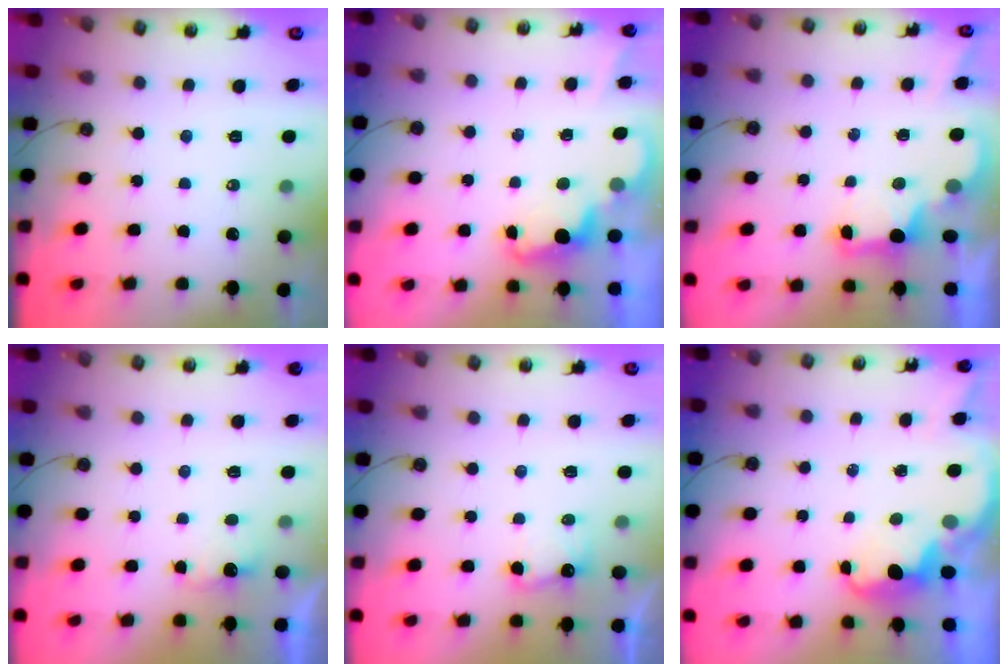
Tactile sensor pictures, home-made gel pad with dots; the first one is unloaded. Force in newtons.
{"total": 2.3, "press": 2.3, "slide": 0.5}
{"total": 2.3, "press": 2.2, "slide": 0.7}
{"total": 2.4, "press": 2.3, "slide": 0.7}
{"total": 4.4, "press": 4.3, "slide": 1.1}
{"total": 3.1, "press": 3.1, "slide": 0.6}